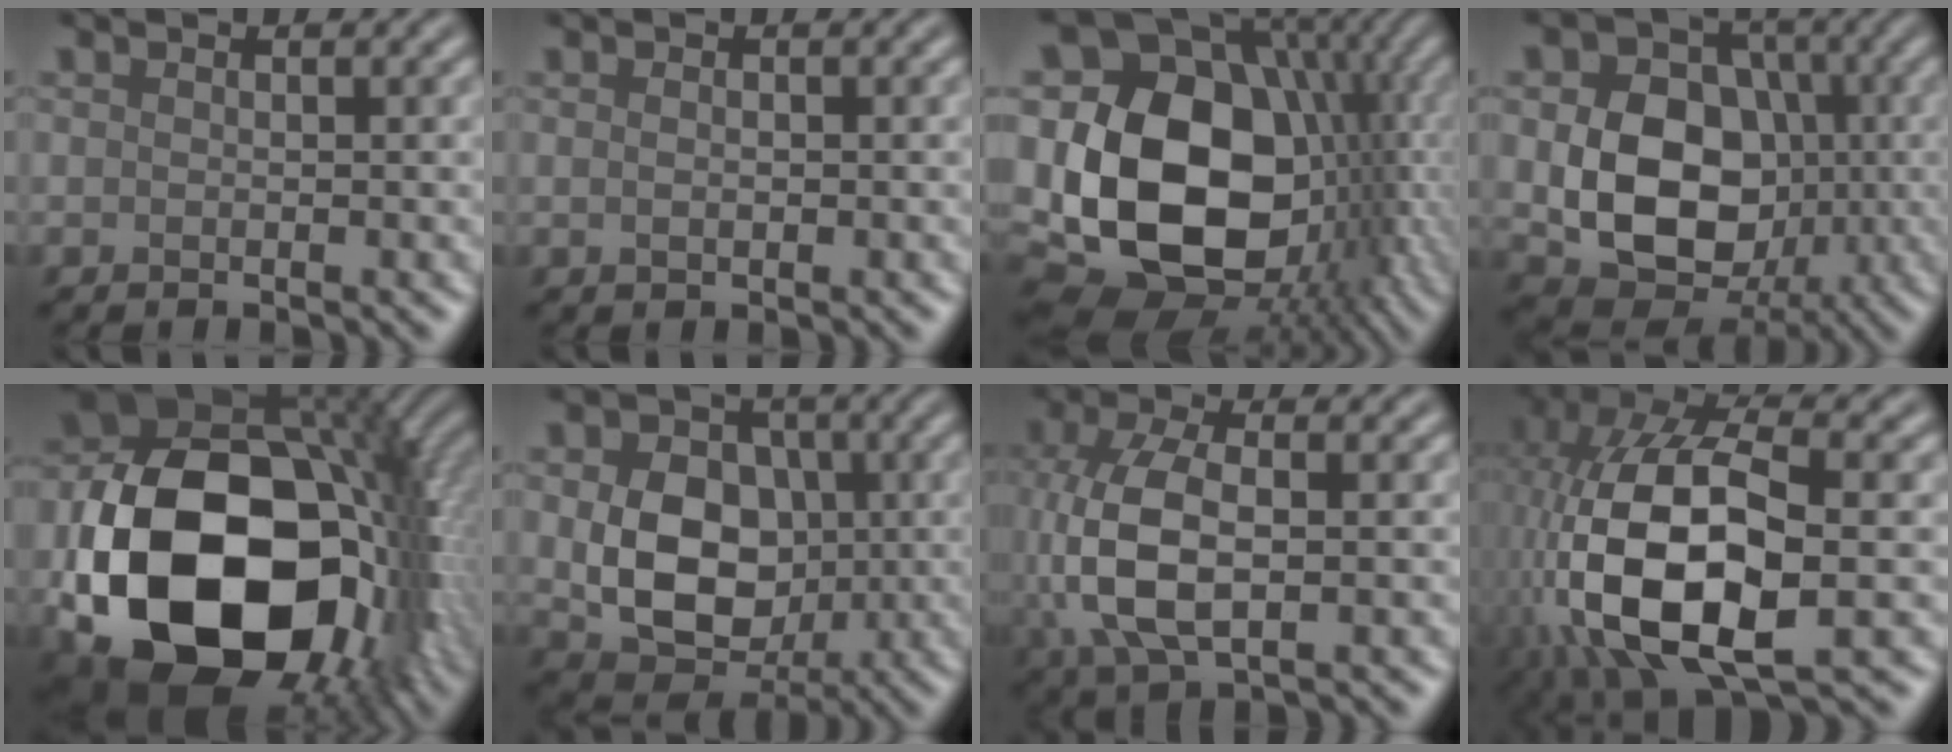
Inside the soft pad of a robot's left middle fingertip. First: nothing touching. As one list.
[{"total": 0.6, "force": [-0.1, 0.4, 0.5], "torque": [-0.010, 0.001, -0.001]}, {"total": 19.0, "force": [-0.2, 14.3, 12.5], "torque": [-0.228, -0.005, 0.018]}, {"total": 9.9, "force": [-1.1, 7.7, 6.2], "torque": [-0.111, -0.003, -0.018]}, {"total": 20.1, "force": [-4.4, 13.2, 14.4], "torque": [-0.298, -0.041, -0.053]}, {"total": 9.0, "force": [-0.2, 7.0, 5.6], "torque": [-0.098, -0.010, 0.002]}, {"total": 7.8, "force": [0.3, 4.2, 6.6], "torque": [-0.156, 0.005, 0.005]}, {"total": 14.0, "force": [-2.1, 7.3, 11.8], "torque": [-0.257, -0.010, -0.037]}]